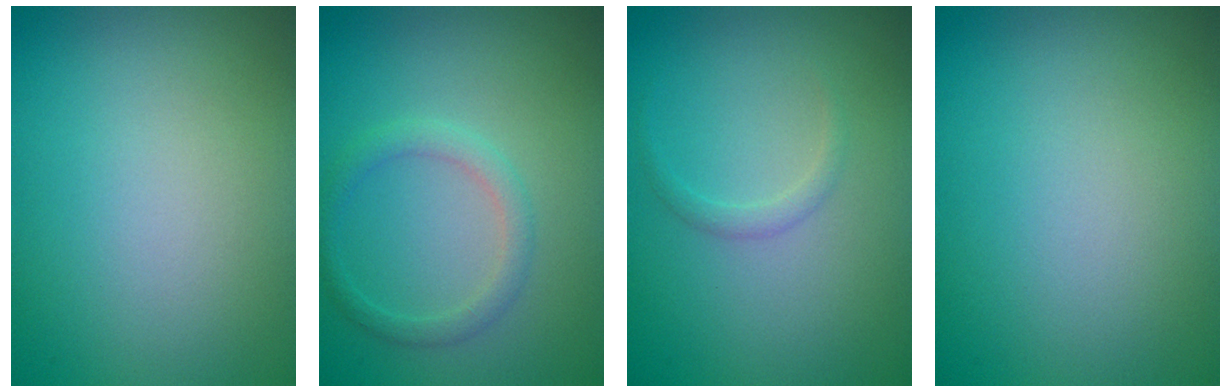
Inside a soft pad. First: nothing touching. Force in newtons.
{"total": 1.9, "press": 1.8, "slide": 0.1}
{"total": 0.9, "press": 0.9, "slide": 0.1}
{"total": 0.0}